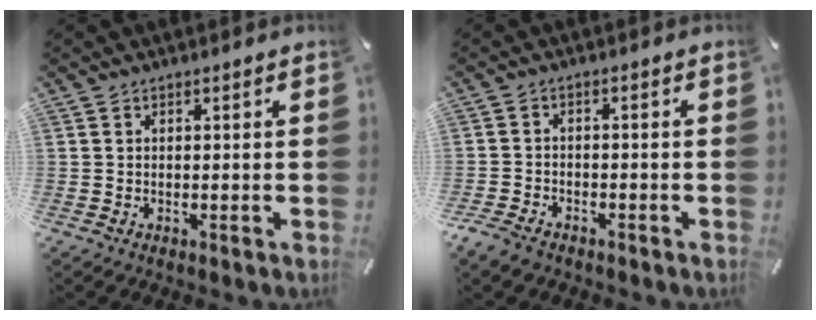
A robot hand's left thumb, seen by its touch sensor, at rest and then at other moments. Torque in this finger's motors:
{"motor_torque": [-0.55, 0.76, 0.27, 0.21, 0.07]}